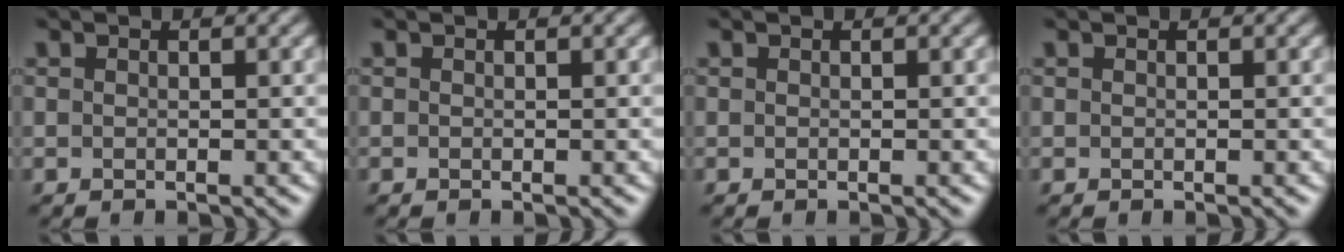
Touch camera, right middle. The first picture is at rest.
{"total": 0.0}
{"total": 0.0}
{"total": 0.0}